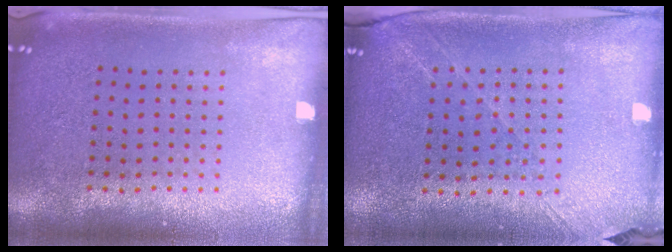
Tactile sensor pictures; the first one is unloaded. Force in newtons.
{"total": 1.3, "press": 1.2, "slide": 0.6}